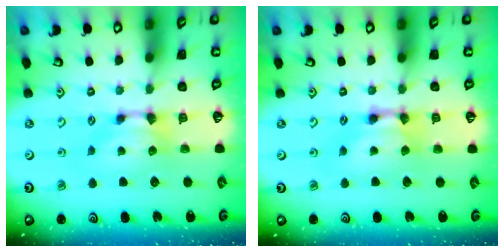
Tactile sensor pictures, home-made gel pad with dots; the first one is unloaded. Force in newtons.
{"total": 1.7, "press": 1.7, "slide": 0.1}